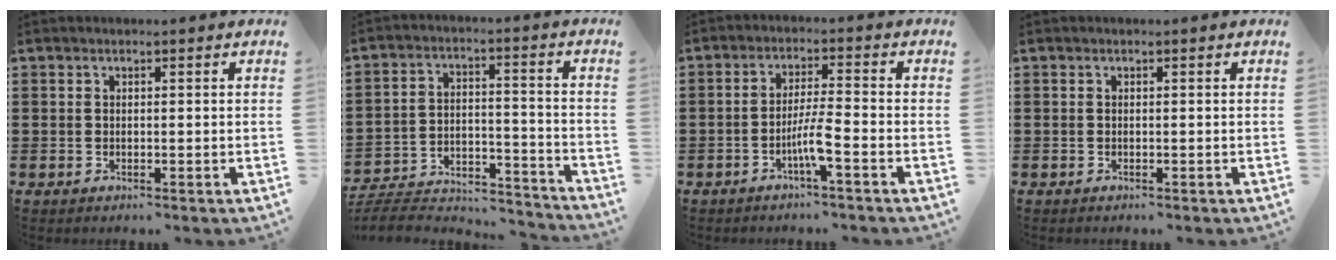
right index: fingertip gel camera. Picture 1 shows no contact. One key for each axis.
{"total": 5.7, "fx": -5.4, "fy": 1.1, "fz": 1.5, "tx": -0.028, "ty": 0.003, "tz": -0.109}
{"total": 4.8, "fx": -2.3, "fy": 0.1, "fz": 4.2, "tx": -0.088, "ty": -0.010, "tz": -0.045}
{"total": 0.0}